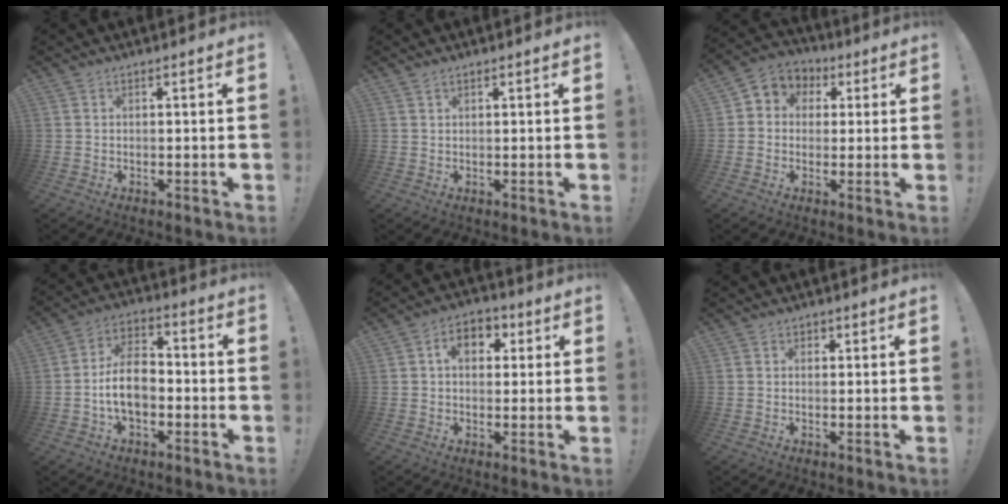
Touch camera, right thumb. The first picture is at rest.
{"total": 0.9, "force": [0.8, 0.3, 0.4], "torque": [-0.001, -0.004, 0.013]}
{"total": 6.0, "force": [-0.2, 5.8, 1.5], "torque": [-0.014, 0.005, 0.000]}
{"total": 12.0, "force": [-2.8, 7.5, 9.0], "torque": [-0.163, 0.015, -0.053]}
{"total": 8.0, "force": [2.0, 5.8, 5.2], "torque": [-0.067, 0.005, 0.034]}
{"total": 1.0, "force": [0.2, 0.8, 0.4], "torque": [0.000, -0.001, 0.003]}